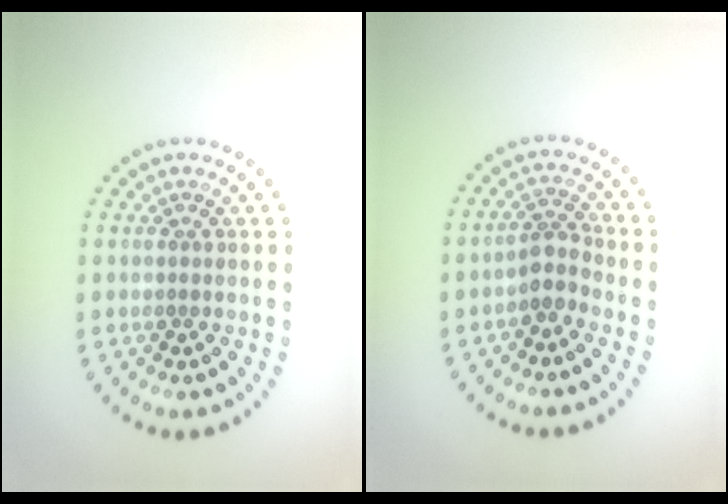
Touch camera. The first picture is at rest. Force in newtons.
{"total": 2.3, "press": 1.9, "slide": 1.4}